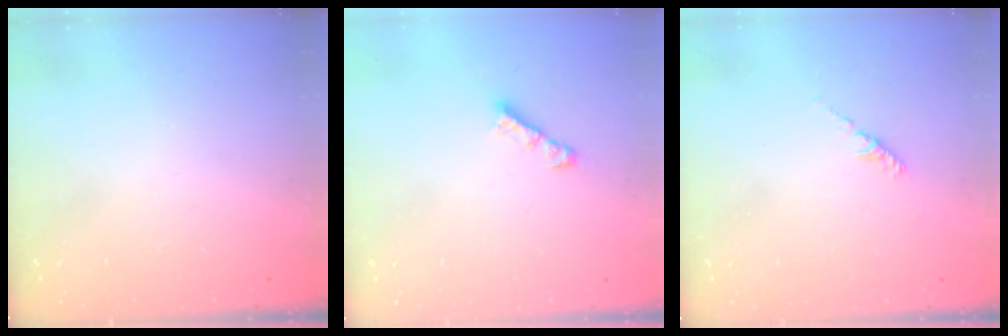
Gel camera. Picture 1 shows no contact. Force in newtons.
{"total": 3.0, "press": 3.0, "slide": 0.4}
{"total": 2.2, "press": 2.1, "slide": 0.6}